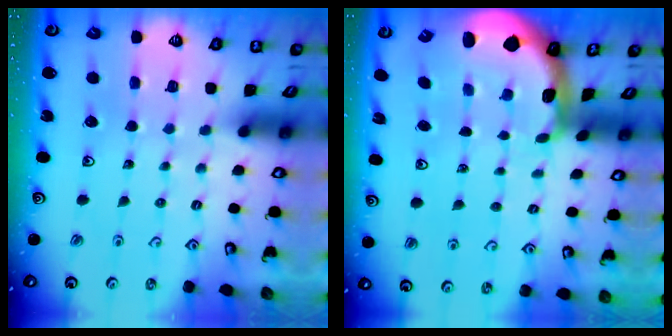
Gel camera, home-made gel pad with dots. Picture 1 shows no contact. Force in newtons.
{"total": 1.9, "press": 1.8, "slide": 0.4}